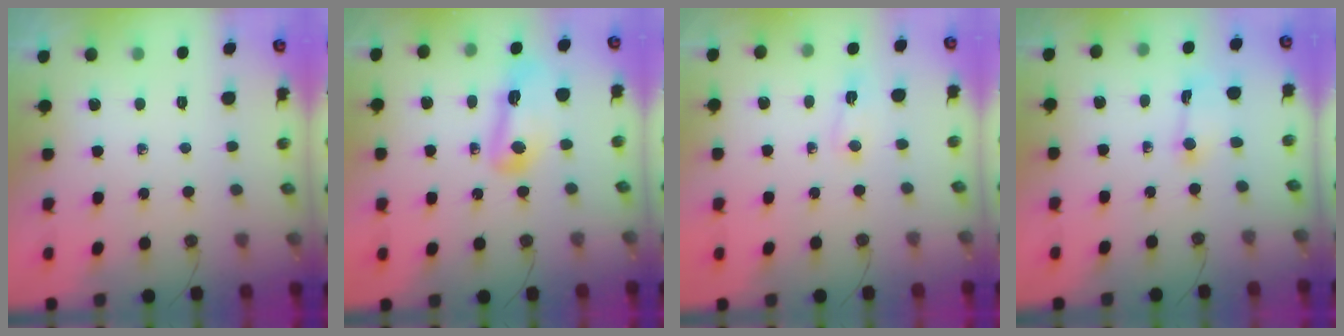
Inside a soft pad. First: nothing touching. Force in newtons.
{"total": 11.4, "press": 9.9, "slide": 5.7}
{"total": 2.1, "press": 2.1, "slide": 0.4}
{"total": 1.8, "press": 1.7, "slide": 0.5}